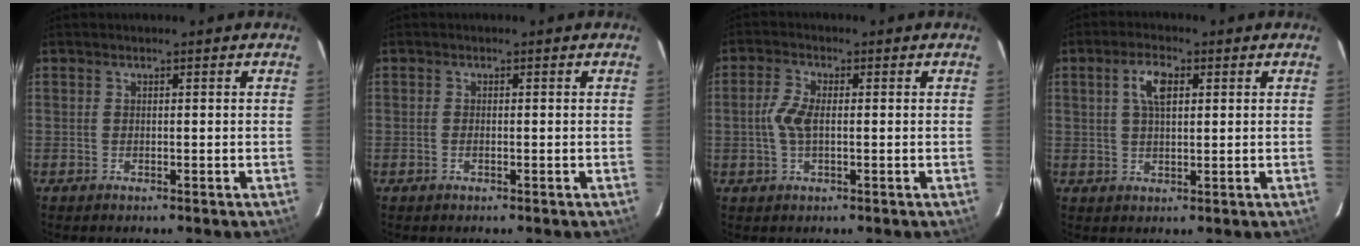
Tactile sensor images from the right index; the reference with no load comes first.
{"total": 0.9, "force": [-0.3, 0.4, 0.7], "torque": [-0.015, 0.000, -0.007]}
{"total": 4.3, "force": [-0.3, 1.8, 3.9], "torque": [-0.087, 0.005, -0.005]}
{"total": 4.4, "force": [1.5, 1.7, 3.7], "torque": [-0.071, 0.009, 0.027]}